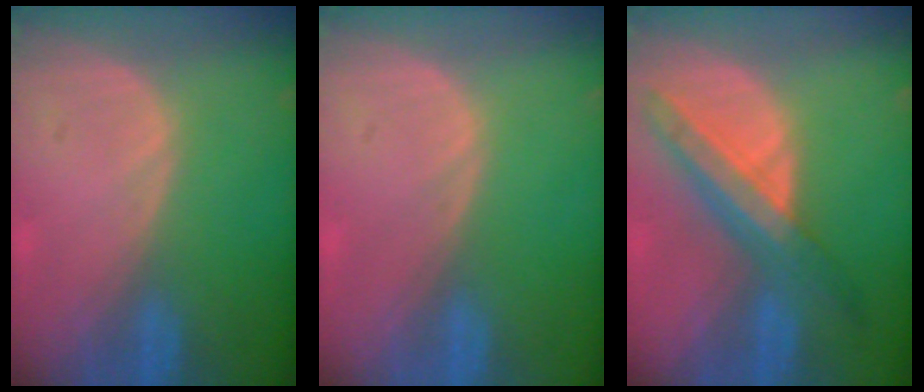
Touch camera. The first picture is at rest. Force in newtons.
{"total": 0.0}
{"total": 8.6, "press": 7.6, "slide": 4.1}